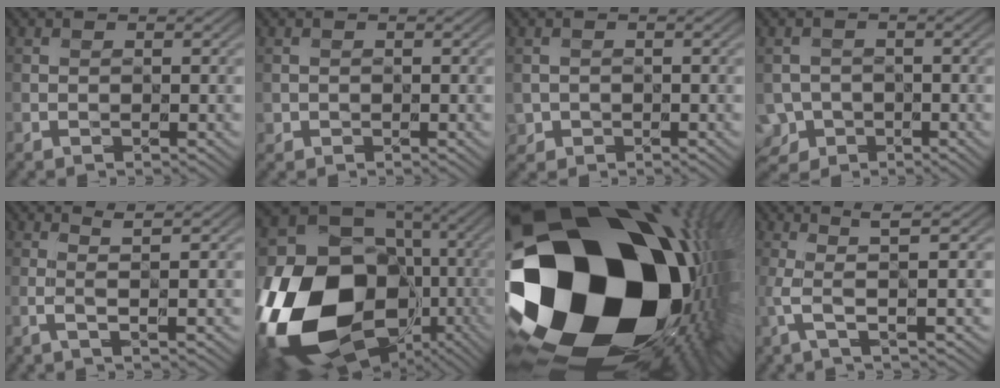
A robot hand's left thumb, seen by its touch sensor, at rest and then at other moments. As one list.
[{"total": 0.7, "force": [-0.1, 0.7, -0.2], "torque": [0.001, -0.007, 0.000]}, {"total": 1.3, "force": [-0.4, 1.1, -0.5], "torque": [0.010, -0.008, -0.007]}, {"total": 4.1, "force": [-2.4, 3.2, 0.7], "torque": [-0.011, -0.005, -0.046]}, {"total": 1.8, "force": [1.0, -0.5, 1.4], "torque": [-0.031, 0.005, 0.011]}, {"total": 23.9, "force": [-6.4, 19.1, 12.8], "torque": [-0.283, -0.070, -0.112]}, {"total": 22.6, "force": [-0.5, 15.8, 16.1], "torque": [-0.301, -0.086, 0.009]}, {"total": 3.1, "force": [1.0, -0.4, 2.9], "torque": [-0.060, 0.005, 0.011]}]